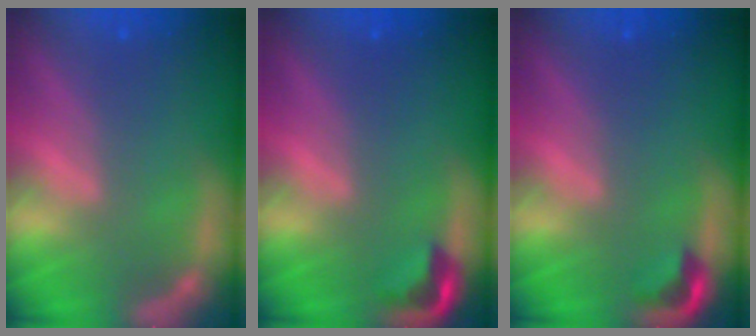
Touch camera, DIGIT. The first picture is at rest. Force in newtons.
{"total": 2.4}
{"total": 1.9}